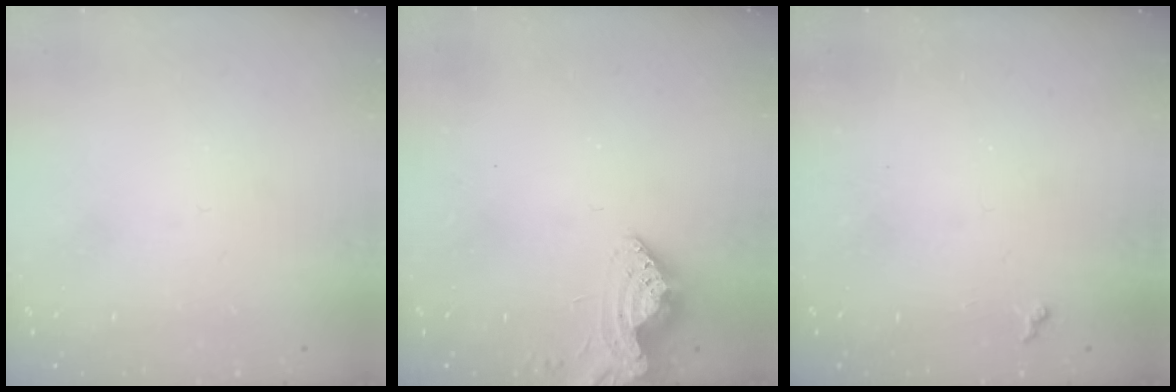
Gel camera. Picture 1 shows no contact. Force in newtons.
{"total": 7.8, "press": 7.7, "slide": 0.8}
{"total": 4.6, "press": 4.6, "slide": 0.7}